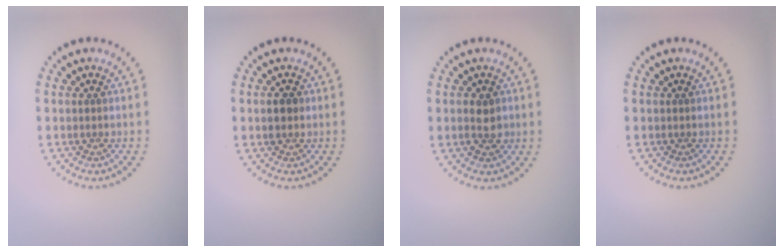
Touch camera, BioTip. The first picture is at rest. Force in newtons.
{"total": 1.5, "press": 1.5, "slide": 0.2}
{"total": 1.9, "press": 1.9, "slide": 0.4}
{"total": 0.0}